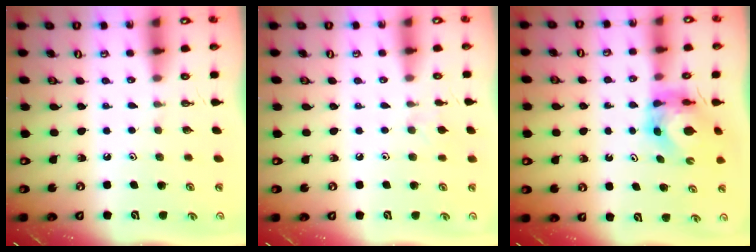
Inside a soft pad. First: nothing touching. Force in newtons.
{"total": 5.2, "press": 5.1, "slide": 0.8}
{"total": 5.4, "press": 5.4, "slide": 0.4}